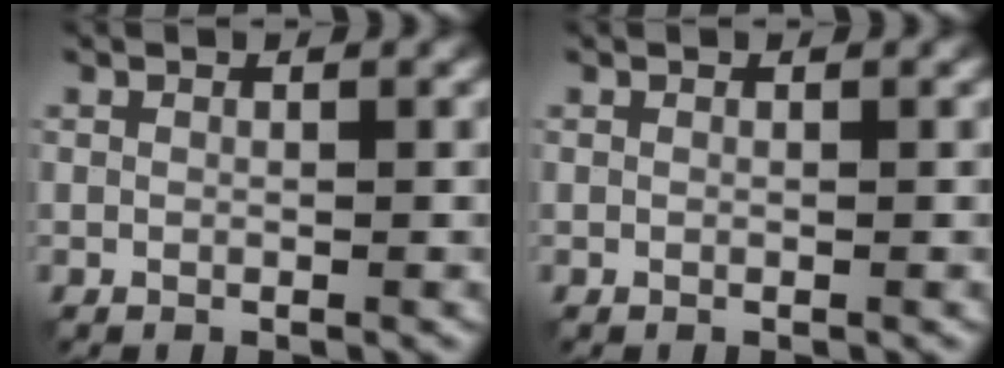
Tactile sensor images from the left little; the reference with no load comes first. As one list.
[{"total": 0.0}]